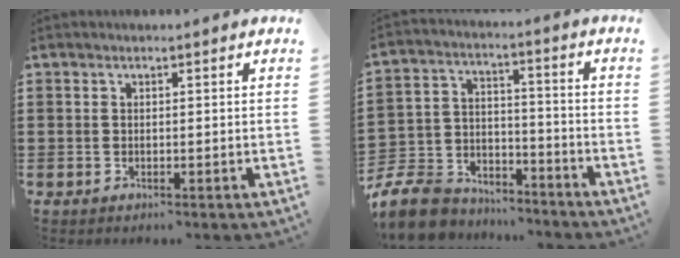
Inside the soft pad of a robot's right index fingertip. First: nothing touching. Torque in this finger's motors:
{"motor_torque": [-1.03, 1.11, -1.05, -0.21]}